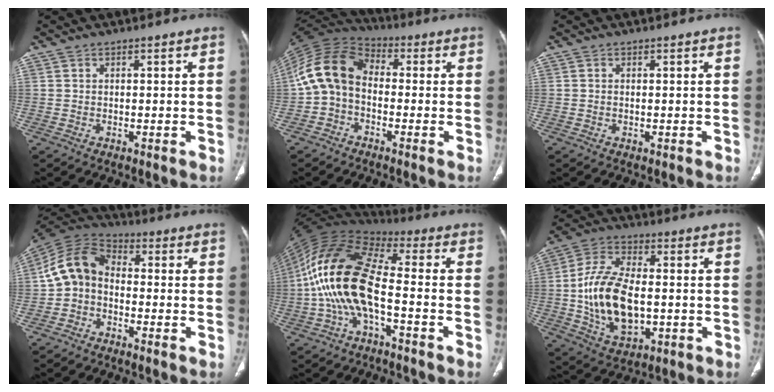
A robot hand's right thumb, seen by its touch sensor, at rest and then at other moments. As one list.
[{"total": 11.1, "force": [-1.1, 8.1, 7.6], "torque": [-0.144, 0.036, -0.040]}, {"total": 0.0}, {"total": 9.2, "force": [-1.3, 7.0, 5.8], "torque": [-0.107, 0.034, -0.043]}, {"total": 16.2, "force": [-3.4, 7.1, 14.2], "torque": [-0.289, 0.052, -0.072]}, {"total": 16.5, "force": [-1.4, 9.3, 13.6], "torque": [-0.254, 0.010, -0.019]}]